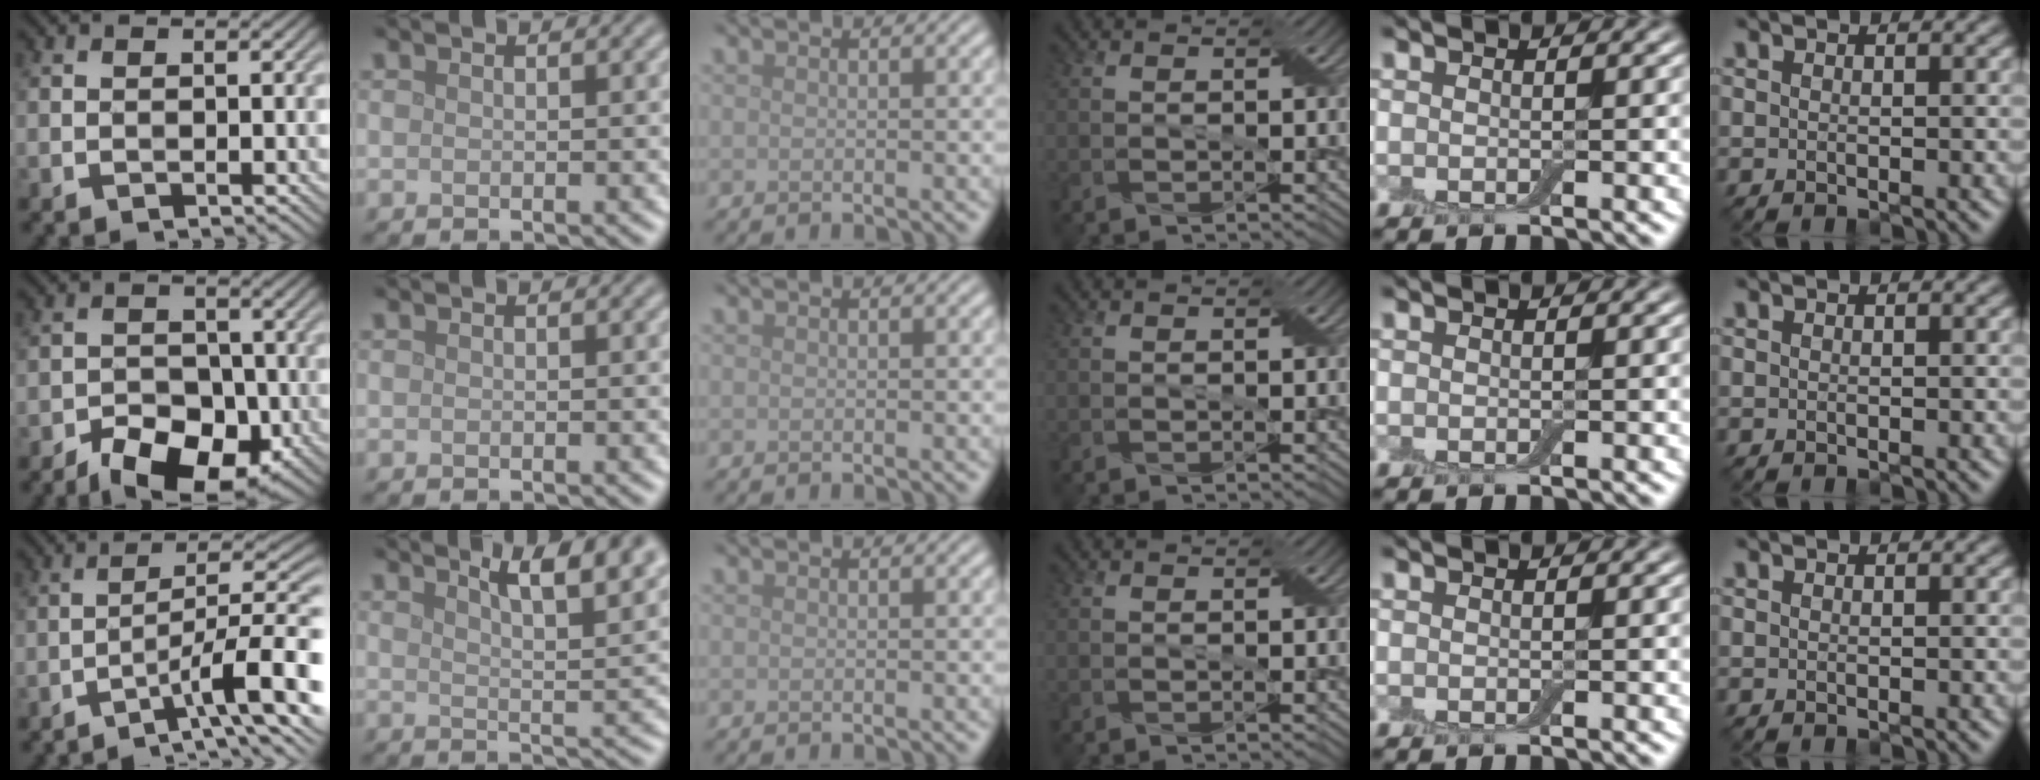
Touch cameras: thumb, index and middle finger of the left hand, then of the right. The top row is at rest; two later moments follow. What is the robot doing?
{"motion": "wrap", "object": "cling film"}